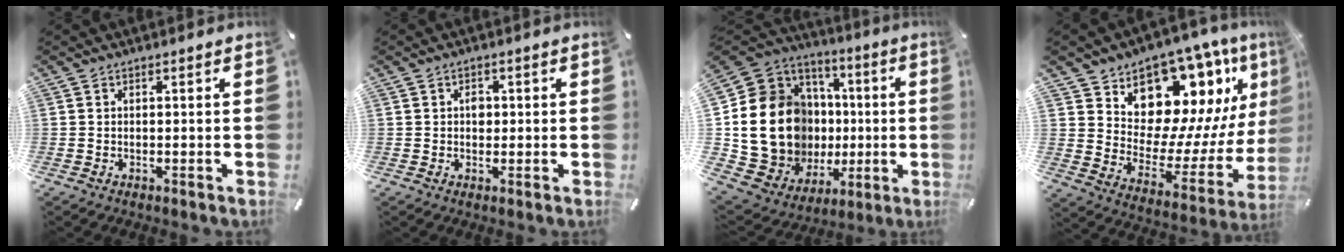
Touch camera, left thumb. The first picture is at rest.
{"total": 2.2, "force": [0.2, 1.7, 1.4], "torque": [-0.013, 0.001, -0.002]}
{"total": 19.8, "force": [-0.3, 16.4, 11.0], "torque": [-0.235, -0.026, 0.020]}
{"total": 16.4, "force": [10.9, 10.4, 6.7], "torque": [-0.083, -0.116, 0.192]}